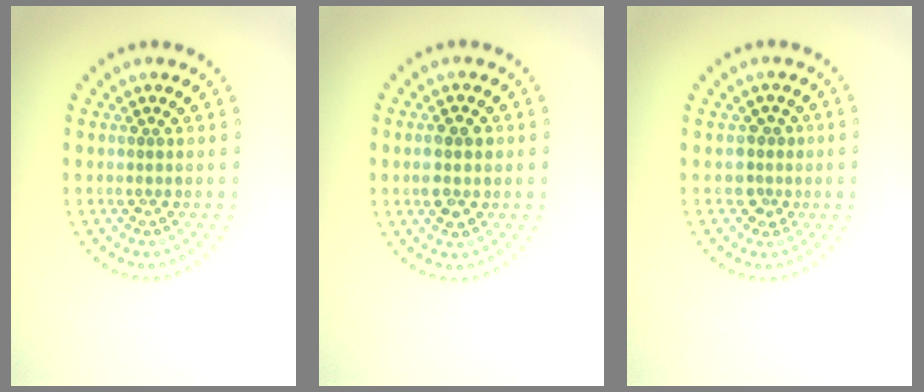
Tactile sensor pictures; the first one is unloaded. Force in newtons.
{"total": 2.8, "press": 2.8, "slide": 0.1}
{"total": 2.0, "press": 1.6, "slide": 1.1}